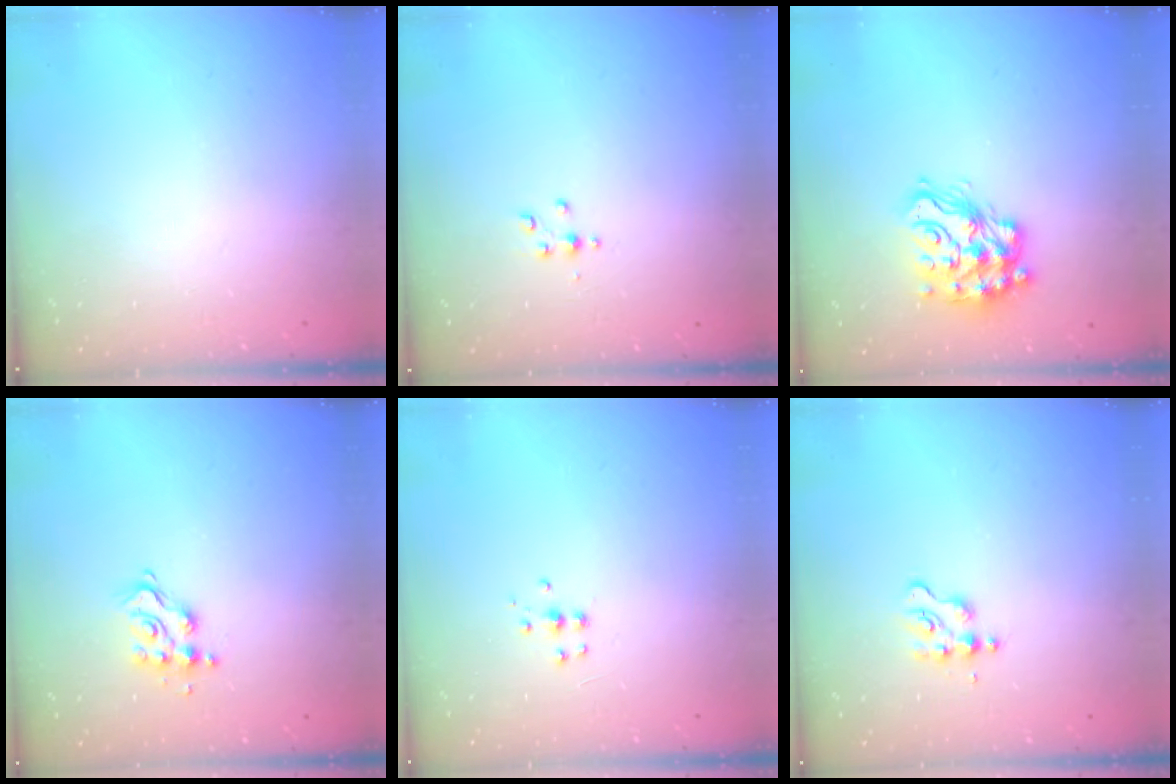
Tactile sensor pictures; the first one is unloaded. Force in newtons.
{"total": 3.4, "press": 3.4, "slide": 0.4}
{"total": 15.9, "press": 15.9, "slide": 0.9}
{"total": 9.8, "press": 9.8, "slide": 0.8}
{"total": 4.0, "press": 3.9, "slide": 0.5}
{"total": 2.4, "press": 2.4, "slide": 0.3}